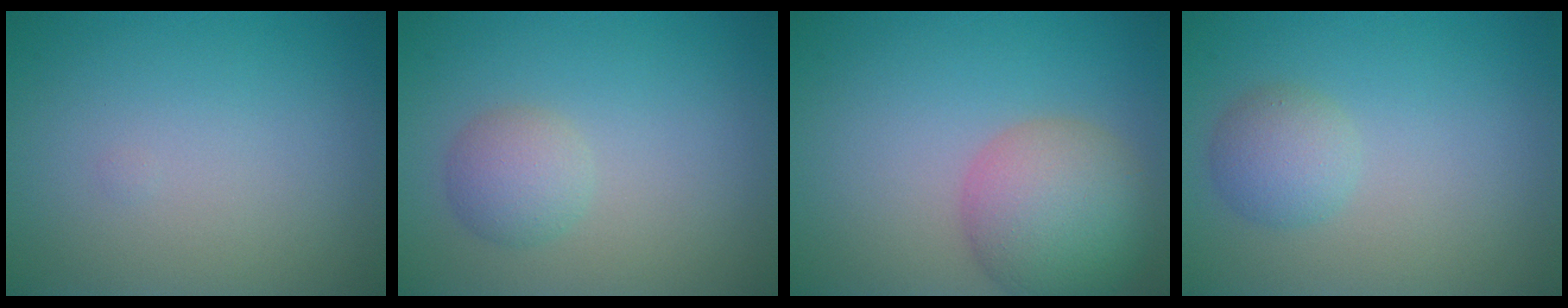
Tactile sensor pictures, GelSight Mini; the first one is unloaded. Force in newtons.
{"total": 2.3, "press": 2.3, "slide": 0.0}
{"total": 6.7, "press": 6.7, "slide": 0.5}
{"total": 2.4, "press": 2.4, "slide": 0.2}